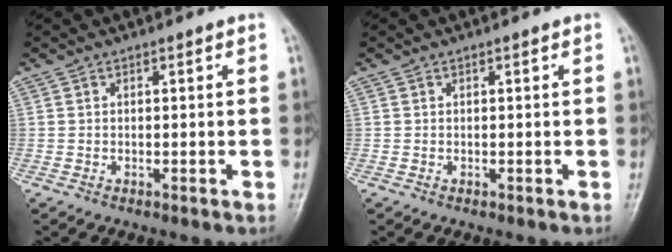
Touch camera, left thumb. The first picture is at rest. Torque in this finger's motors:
{"motor_torque": [0.00, 0.00, -0.12, -0.09, 0.00]}